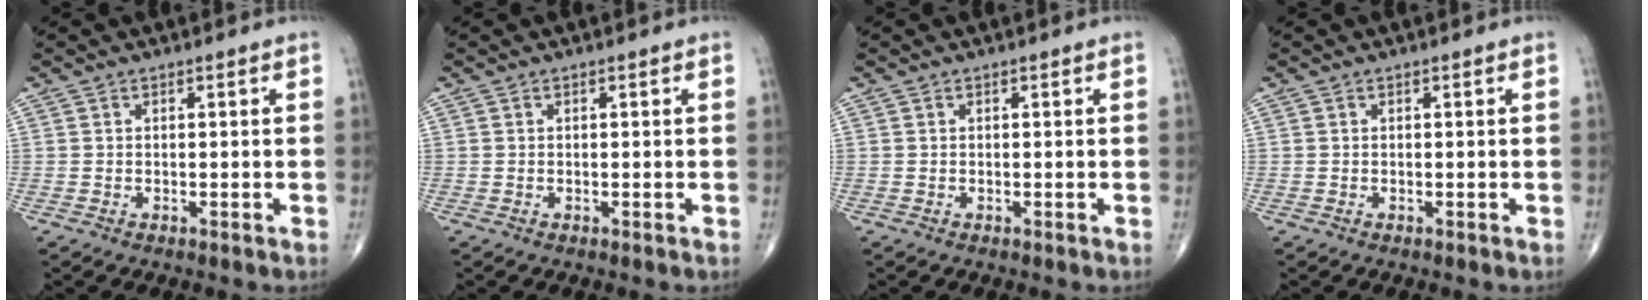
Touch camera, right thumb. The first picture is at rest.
{"total": 0.0}
{"total": 0.0}
{"total": 0.0}